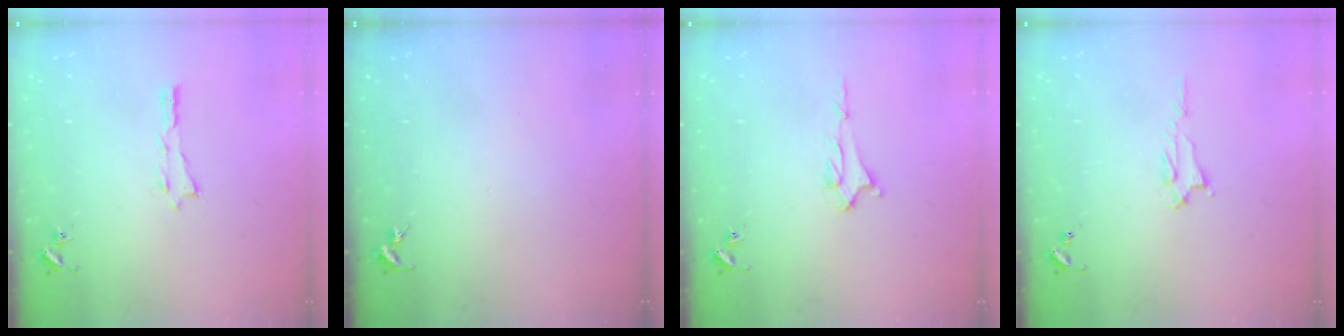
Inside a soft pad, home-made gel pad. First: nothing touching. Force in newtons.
{"total": 0.0}
{"total": 1.7, "press": 1.6, "slide": 0.4}
{"total": 2.2, "press": 2.2, "slide": 0.4}